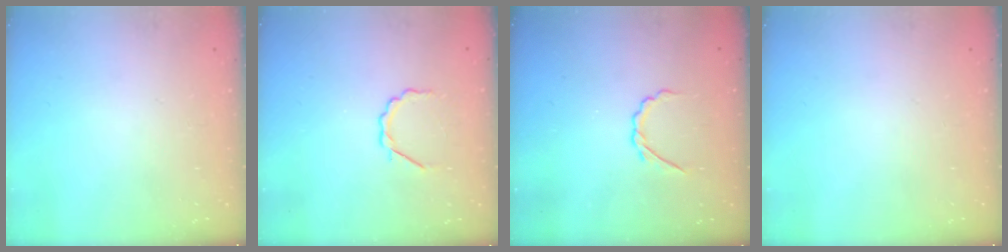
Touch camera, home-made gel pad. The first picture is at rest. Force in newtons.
{"total": 3.6, "press": 3.4, "slide": 1.2}
{"total": 2.8, "press": 2.6, "slide": 0.8}
{"total": 0.0}